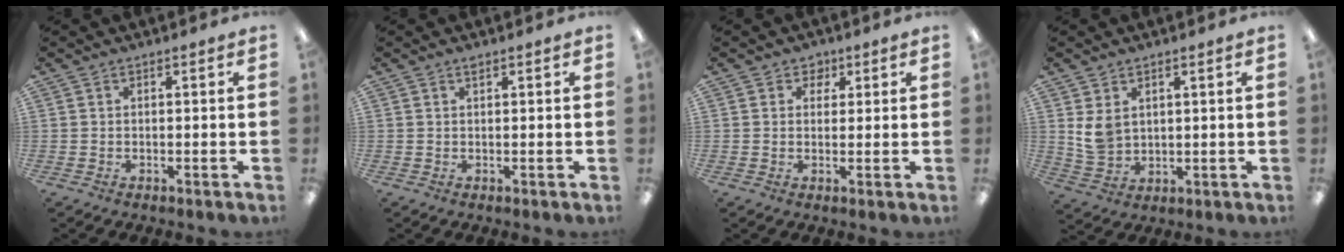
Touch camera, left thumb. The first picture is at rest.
{"total": 0.9, "force": [0.6, 0.3, 0.6], "torque": [-0.015, 0.002, 0.011]}
{"total": 2.8, "force": [1.4, 2.4, 0.5], "torque": [0.000, -0.002, 0.023]}
{"total": 5.4, "force": [2.3, 4.0, 2.8], "torque": [-0.058, -0.004, 0.045]}